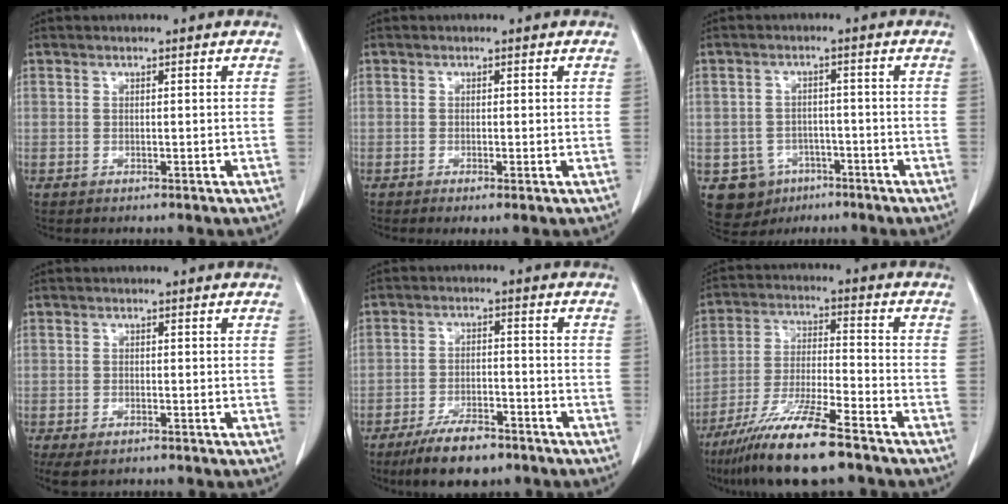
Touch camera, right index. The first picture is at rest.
{"total": 1.3, "force": [-0.5, 0.2, 1.2], "torque": [-0.020, -0.003, -0.007]}
{"total": 6.7, "force": [-3.3, 5.8, 1.0], "torque": [-0.021, 0.009, -0.041]}
{"total": 3.7, "force": [-2.6, 1.5, 2.2], "torque": [-0.041, -0.010, -0.040]}
{"total": 8.4, "force": [-6.3, 2.8, 4.9], "torque": [-0.087, -0.009, -0.106]}
{"total": 13.6, "force": [-9.8, 0.8, 9.3], "torque": [-0.184, -0.038, -0.178]}